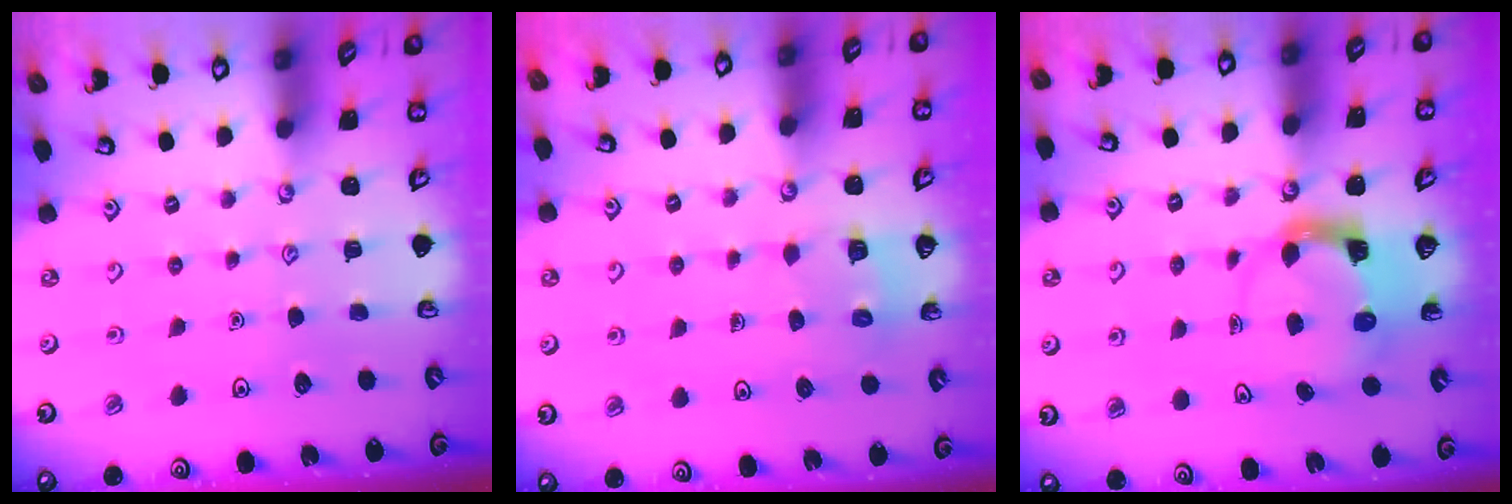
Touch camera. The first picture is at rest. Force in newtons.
{"total": 3.2, "press": 3.2, "slide": 0.2}
{"total": 3.6, "press": 3.5, "slide": 0.5}